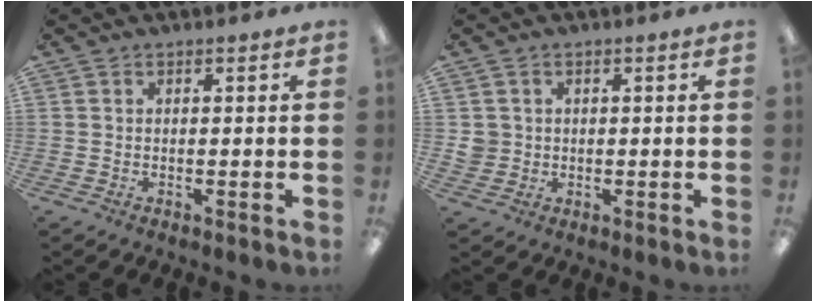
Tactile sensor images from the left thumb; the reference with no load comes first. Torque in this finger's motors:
{"motor_torque": [-0.02, 0.02, 0.13, -0.25, 0.00]}